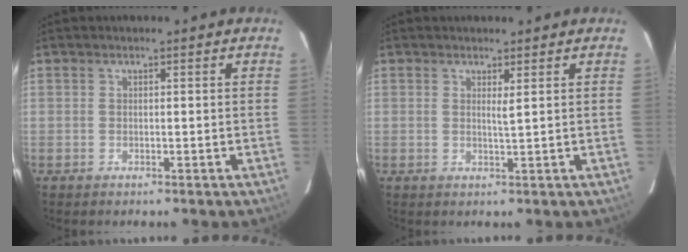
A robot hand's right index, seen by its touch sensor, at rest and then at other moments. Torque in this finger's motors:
{"motor_torque": [-0.20, 0.01, -0.03, 0.00]}